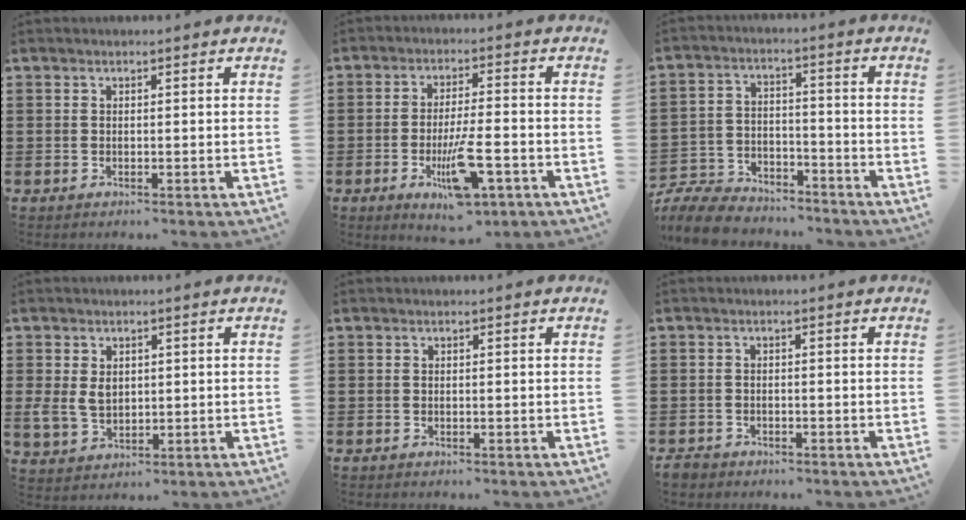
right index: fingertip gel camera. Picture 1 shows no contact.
{"total": 9.3, "force": [-3.9, 2.6, 8.0], "torque": [-0.151, -0.005, -0.066]}
{"total": 8.7, "force": [-8.4, 2.0, 1.6], "torque": [-0.044, 0.020, -0.168]}
{"total": 4.3, "force": [0.4, 3.3, 2.8], "torque": [-0.077, 0.005, 0.003]}
{"total": 0.0}
{"total": 1.7, "force": [-1.5, 0.6, 0.1], "torque": [-0.014, 0.001, -0.036]}